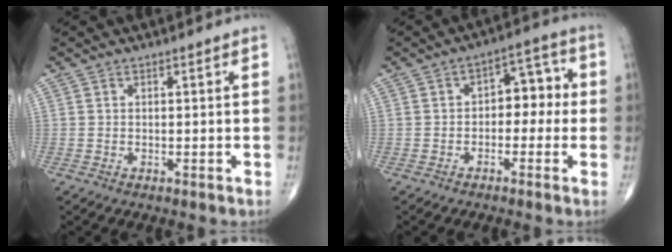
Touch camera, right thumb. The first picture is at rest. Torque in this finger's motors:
{"motor_torque": [-0.19, 0.10, 0.13, 0.09, 0.02]}